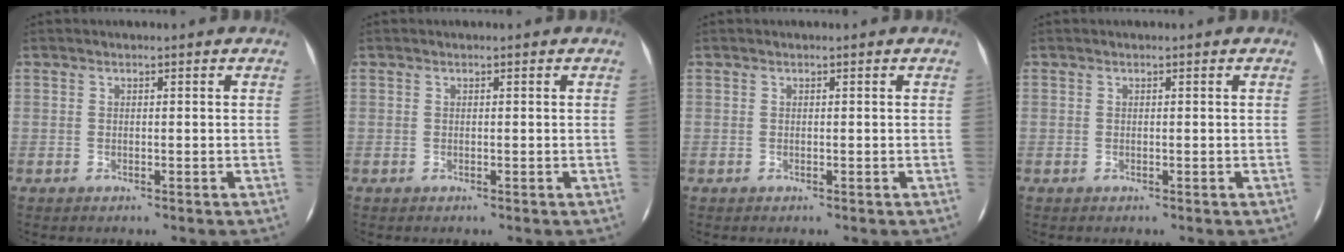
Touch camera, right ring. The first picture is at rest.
{"total": 0.0}
{"total": 0.0}
{"total": 0.0}